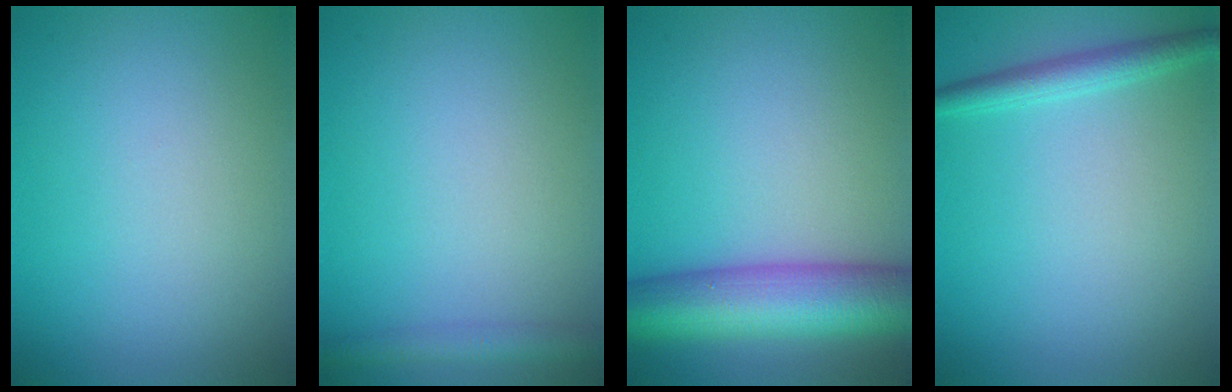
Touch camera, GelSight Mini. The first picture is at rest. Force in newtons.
{"total": 2.1, "press": 2.1, "slide": 0.1}
{"total": 9.4, "press": 9.4, "slide": 0.4}
{"total": 2.2, "press": 2.2, "slide": 0.1}